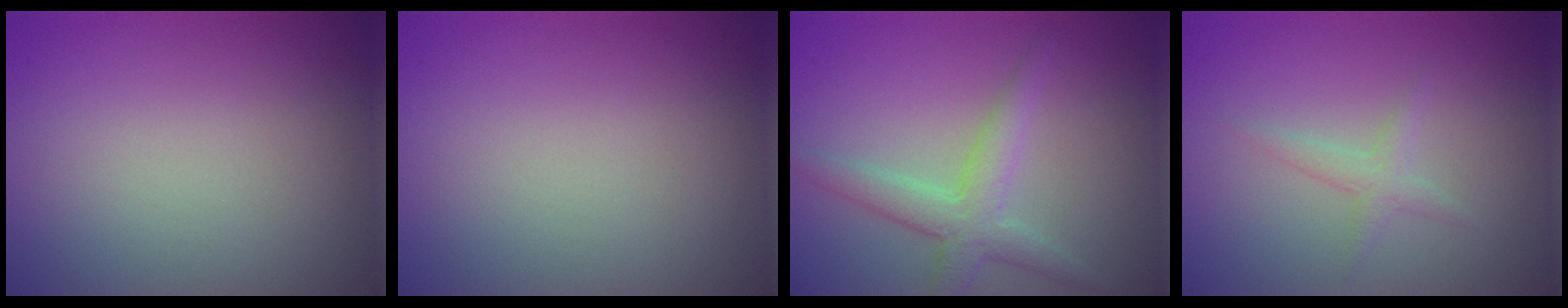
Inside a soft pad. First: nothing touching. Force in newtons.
{"total": 0.0}
{"total": 3.5, "press": 3.5, "slide": 0.1}
{"total": 1.3, "press": 1.3, "slide": 0.1}